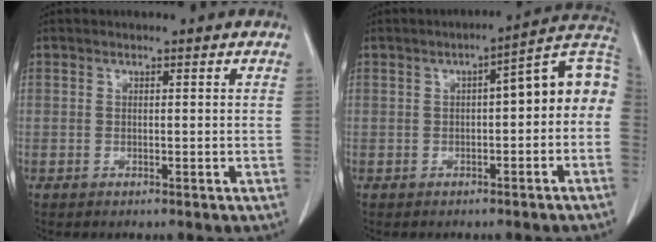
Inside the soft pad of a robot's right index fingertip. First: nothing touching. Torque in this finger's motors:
{"motor_torque": [0.84, 0.02, 0.30, 0.04]}